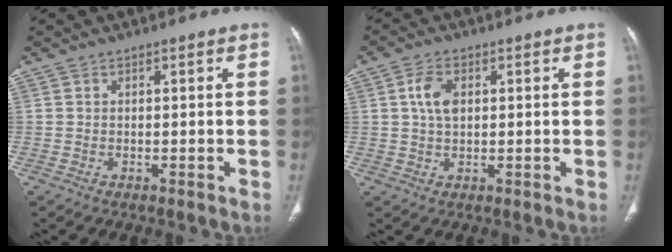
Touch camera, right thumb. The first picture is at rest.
{"total": 4.9, "force": [1.1, 3.0, 3.8], "torque": [-0.076, 0.001, 0.019]}